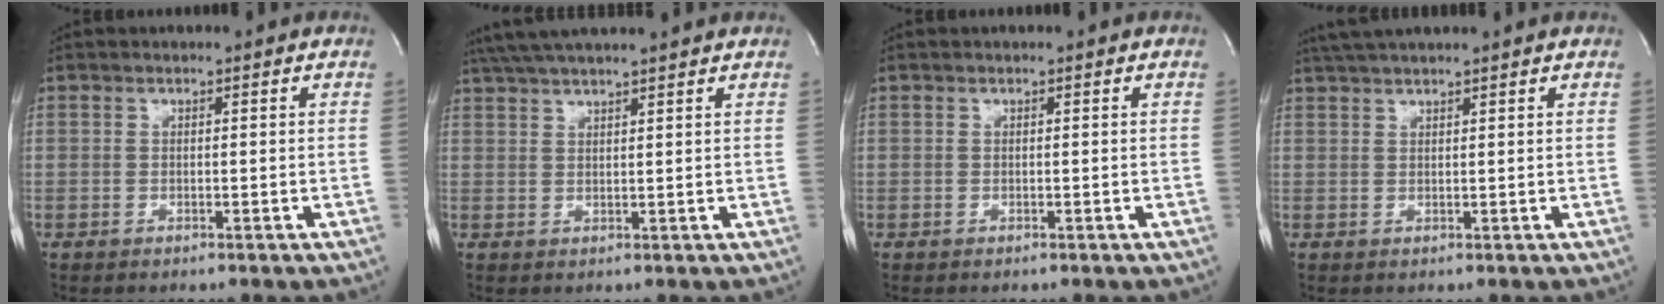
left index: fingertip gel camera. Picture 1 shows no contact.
{"total": 9.6, "force": [8.4, -0.3, 4.6], "torque": [-0.083, 0.032, 0.126]}
{"total": 0.0}
{"total": 5.4, "force": [4.8, -0.4, 2.6], "torque": [-0.046, 0.029, 0.081]}